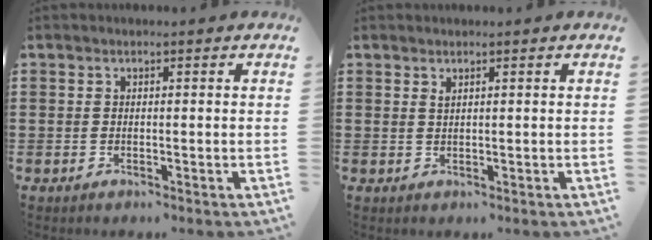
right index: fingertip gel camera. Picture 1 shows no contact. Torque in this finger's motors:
{"motor_torque": [0.08, -0.08, 0.01, 0.02]}